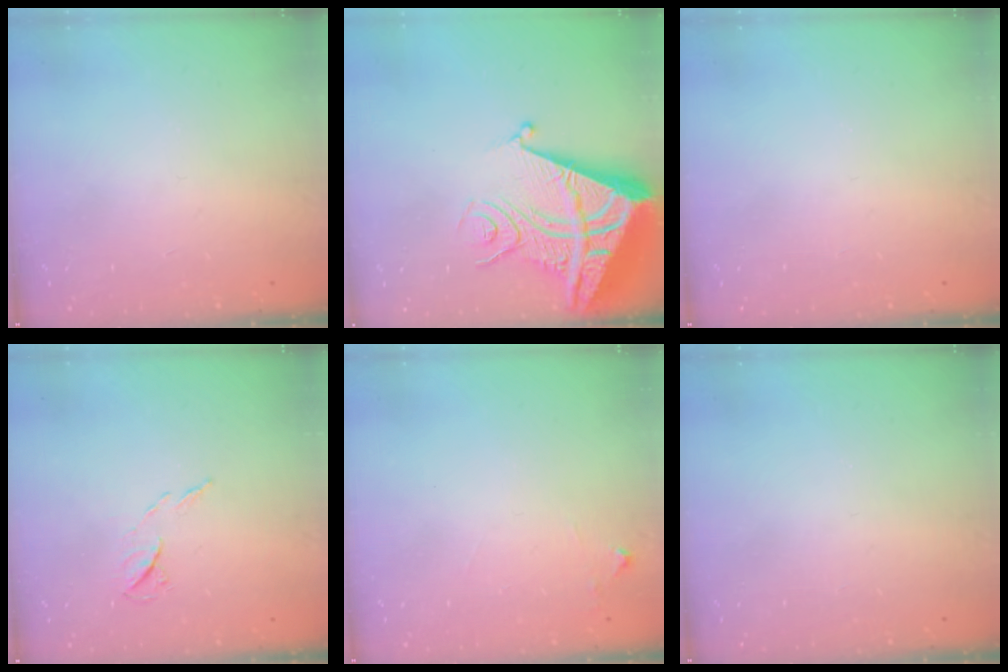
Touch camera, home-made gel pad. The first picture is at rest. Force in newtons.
{"total": 13.1, "press": 13.0, "slide": 1.6}
{"total": 0.0}
{"total": 6.1, "press": 5.9, "slide": 1.3}
{"total": 4.4, "press": 4.4, "slide": 0.7}
{"total": 0.0}